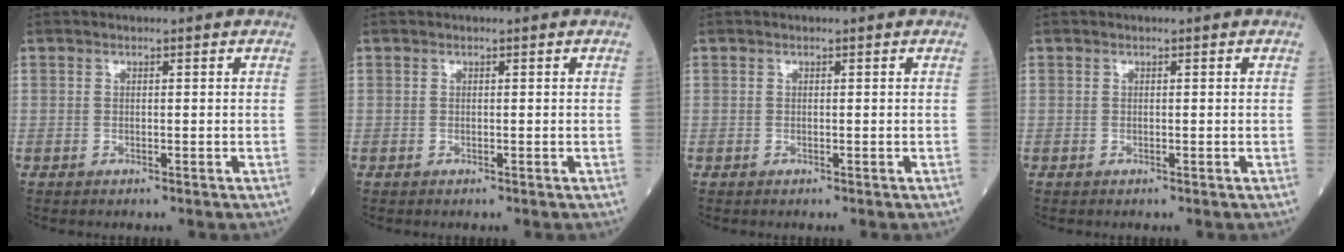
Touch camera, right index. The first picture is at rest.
{"total": 0.0}
{"total": 0.0}
{"total": 0.0}